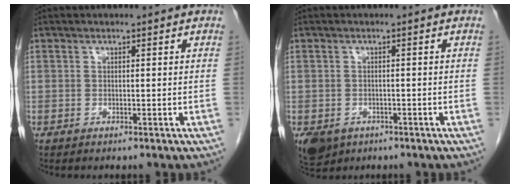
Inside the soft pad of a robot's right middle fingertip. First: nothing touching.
{"total": 7.5, "force": [-4.0, 5.6, 2.9], "torque": [-0.074, -0.008, -0.056]}